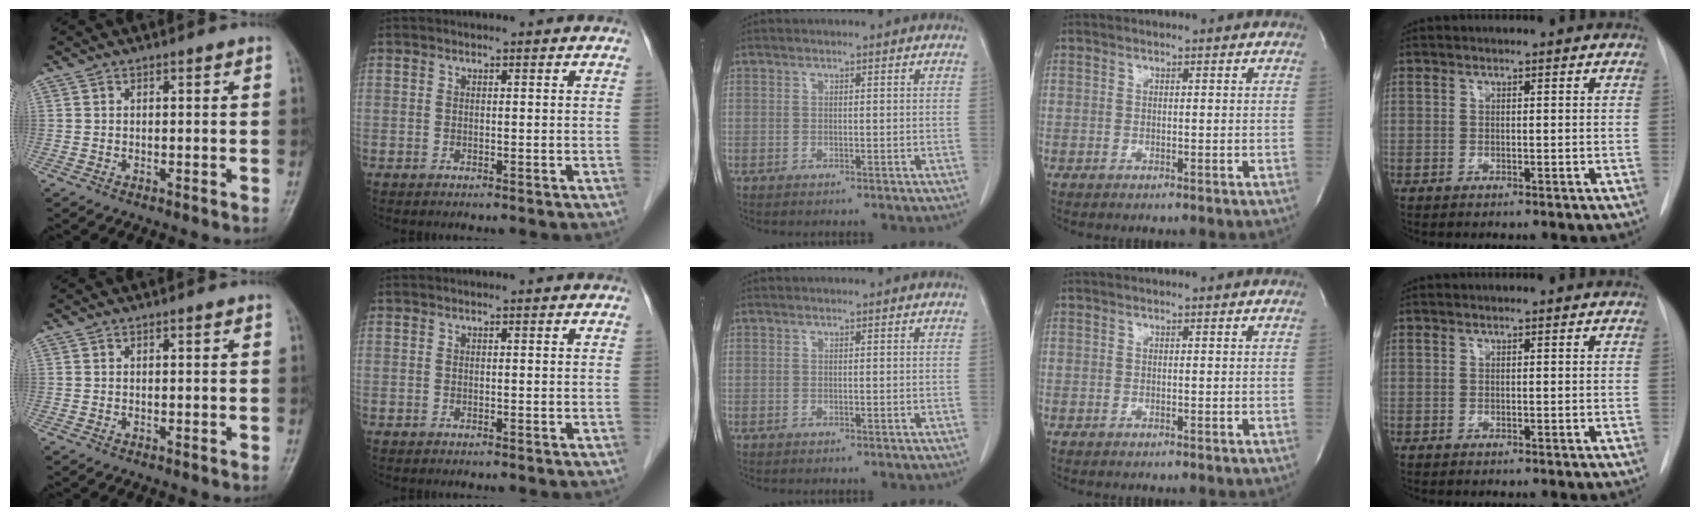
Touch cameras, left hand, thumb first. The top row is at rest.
{}